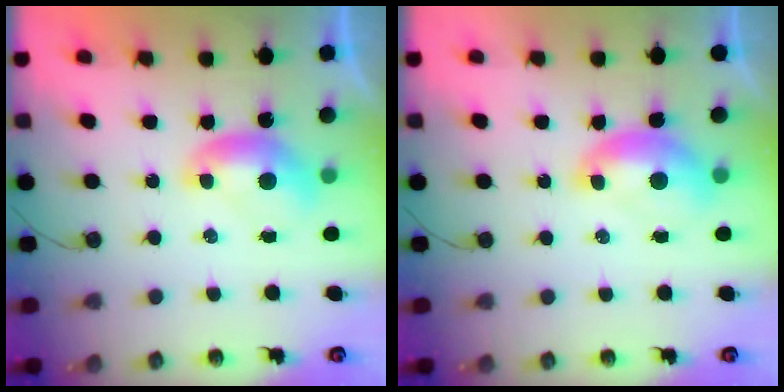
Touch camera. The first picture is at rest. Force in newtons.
{"total": 1.5, "press": 1.4, "slide": 0.6}